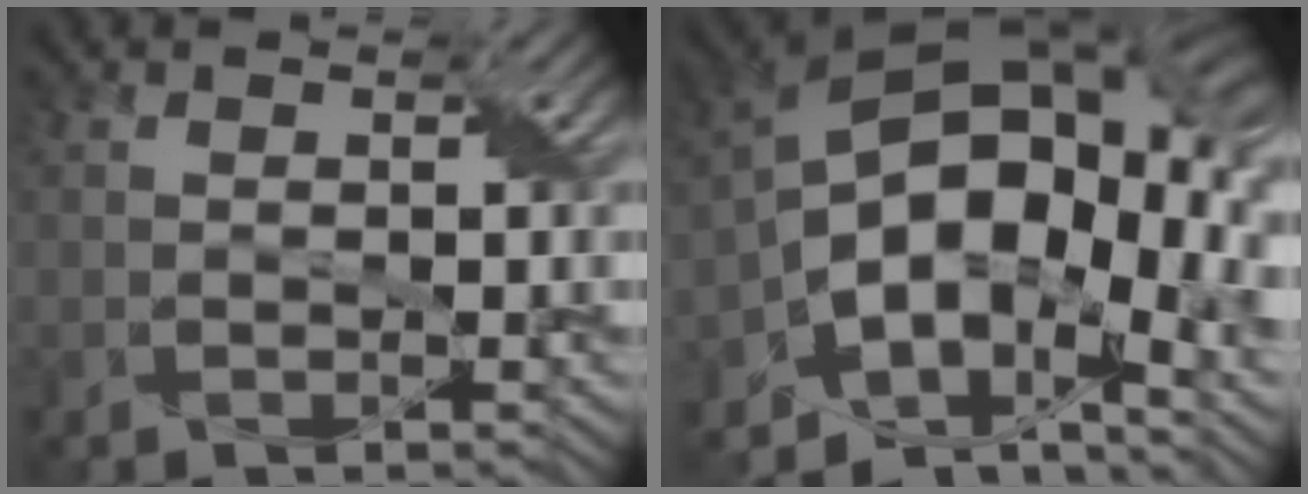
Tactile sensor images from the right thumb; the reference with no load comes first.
{"total": 17.2, "force": [-4.4, 10.3, 13.0], "torque": [-0.225, -0.017, -0.068]}